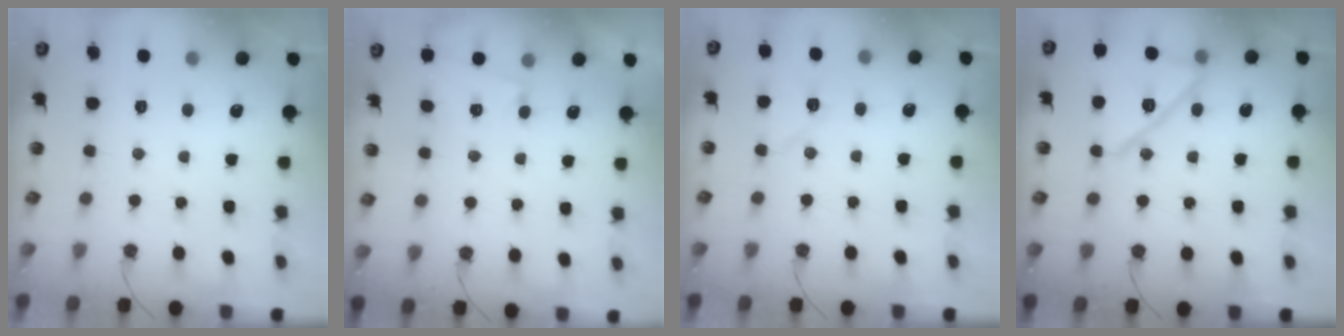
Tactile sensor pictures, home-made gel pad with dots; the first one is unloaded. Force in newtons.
{"total": 2.1, "press": 2.1, "slide": 0.5}
{"total": 6.8, "press": 6.6, "slide": 1.7}
{"total": 15.1, "press": 15.1, "slide": 0.3}